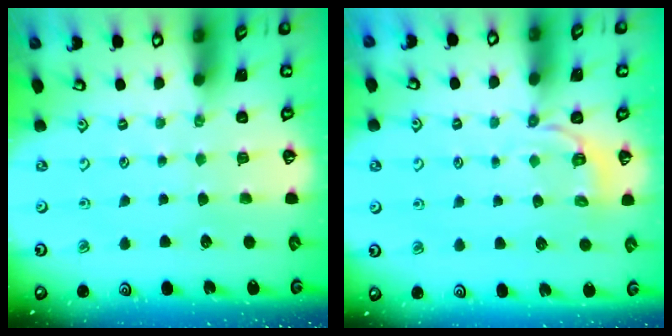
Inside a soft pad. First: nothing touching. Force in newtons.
{"total": 5.3, "press": 4.8, "slide": 2.3}